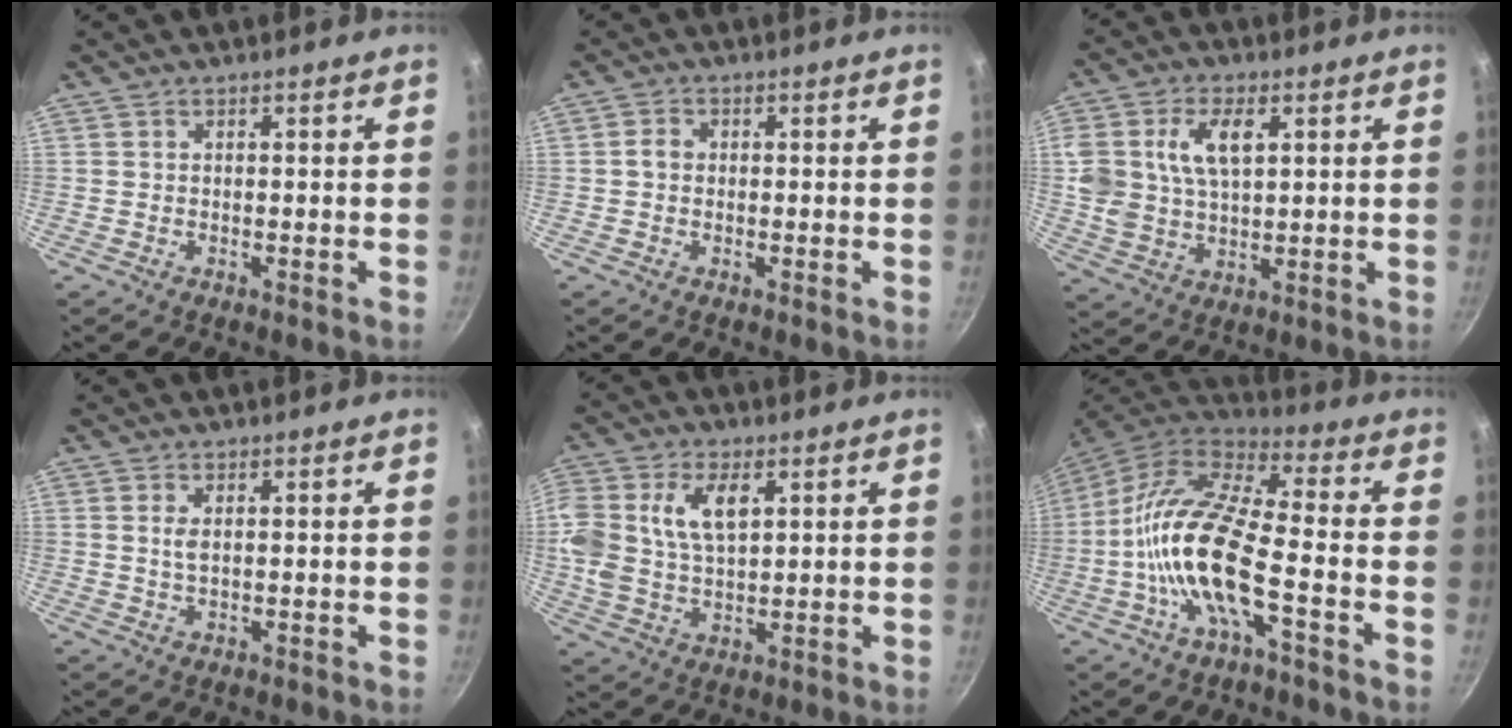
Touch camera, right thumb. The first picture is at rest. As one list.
[{"total": 2.0, "force": [-0.1, 1.6, 1.1], "torque": [-0.016, 0.005, -0.005]}, {"total": 11.1, "force": [3.1, 6.6, 8.4], "torque": [-0.157, 0.002, 0.064]}, {"total": 2.0, "force": [0.5, 0.9, 1.7], "torque": [-0.036, -0.001, 0.015]}, {"total": 13.5, "force": [3.7, 8.0, 10.2], "torque": [-0.215, 0.002, 0.076]}, {"total": 18.0, "force": [-4.6, 5.4, 16.5], "torque": [-0.351, 0.036, -0.091]}]